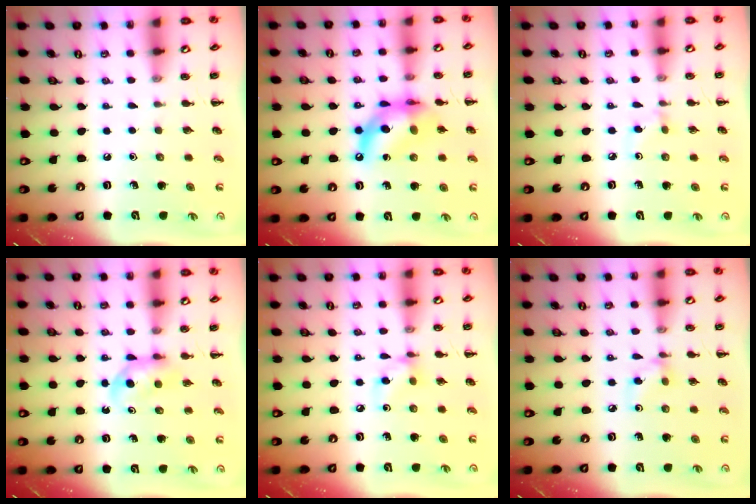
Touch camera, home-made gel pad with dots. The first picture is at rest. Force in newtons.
{"total": 12.7, "press": 12.3, "slide": 3.2}
{"total": 2.7, "press": 2.5, "slide": 1.0}
{"total": 4.5, "press": 4.3, "slide": 1.4}
{"total": 5.6, "press": 5.6, "slide": 0.3}
{"total": 3.7, "press": 3.5, "slide": 1.1}